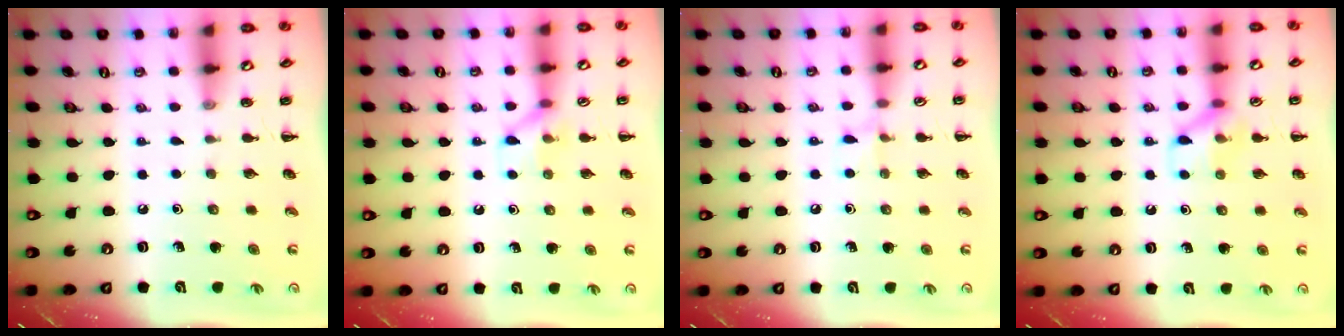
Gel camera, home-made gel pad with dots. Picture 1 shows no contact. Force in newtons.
{"total": 6.9, "press": 6.8, "slide": 0.9}
{"total": 4.0, "press": 3.8, "slide": 1.4}
{"total": 8.8, "press": 8.7, "slide": 1.0}